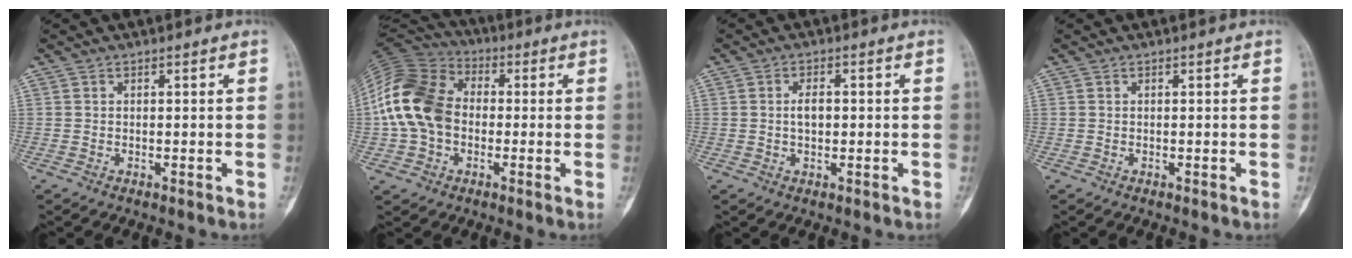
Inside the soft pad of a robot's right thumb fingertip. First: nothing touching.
{"total": 16.4, "force": [-0.7, 12.3, 10.9], "torque": [-0.209, 0.032, -0.023]}
{"total": 3.4, "force": [0.2, 1.7, 2.9], "torque": [-0.050, 0.001, 0.003]}
{"total": 0.0}